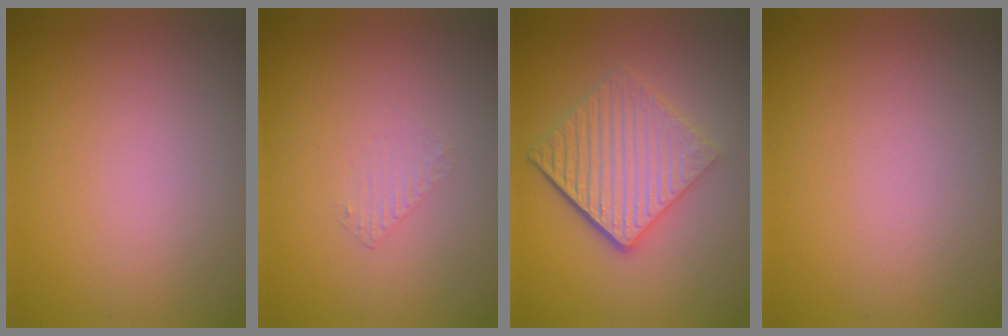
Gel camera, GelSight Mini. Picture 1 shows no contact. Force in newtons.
{"total": 0.6, "press": 0.4, "slide": 0.5}
{"total": 6.2, "press": 4.2, "slide": 4.5}
{"total": 0.0}